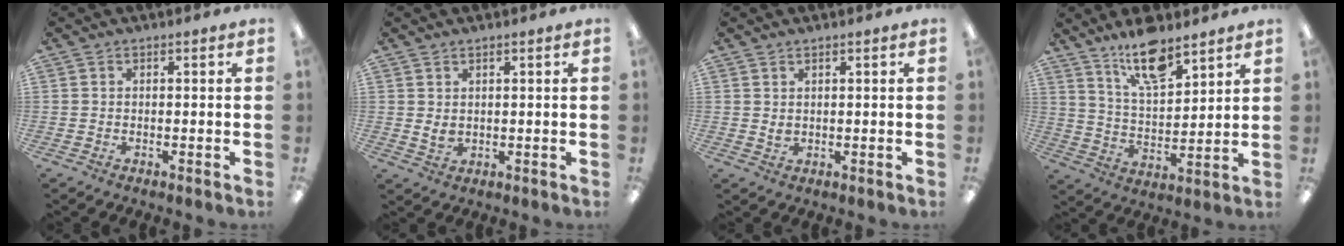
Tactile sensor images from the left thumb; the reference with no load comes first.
{"total": 2.0, "force": [0.9, 1.3, 1.2], "torque": [-0.026, 0.000, 0.017]}
{"total": 1.3, "force": [0.8, 0.7, 0.7], "torque": [-0.008, -0.003, 0.013]}
{"total": 12.6, "force": [9.7, 4.1, 7.0], "torque": [-0.119, -0.051, 0.171]}